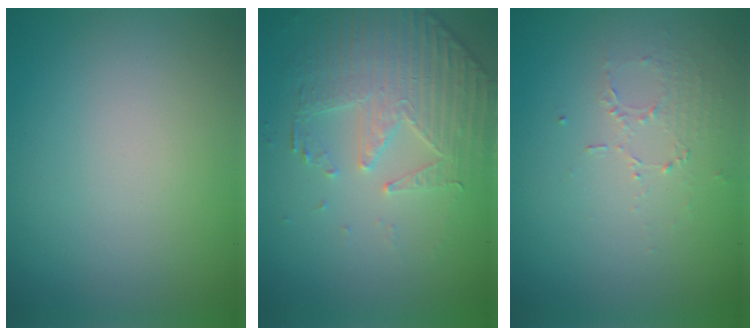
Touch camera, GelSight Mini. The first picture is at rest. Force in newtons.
{"total": 4.9, "press": 3.7, "slide": 3.3}
{"total": 1.3, "press": 0.6, "slide": 1.1}